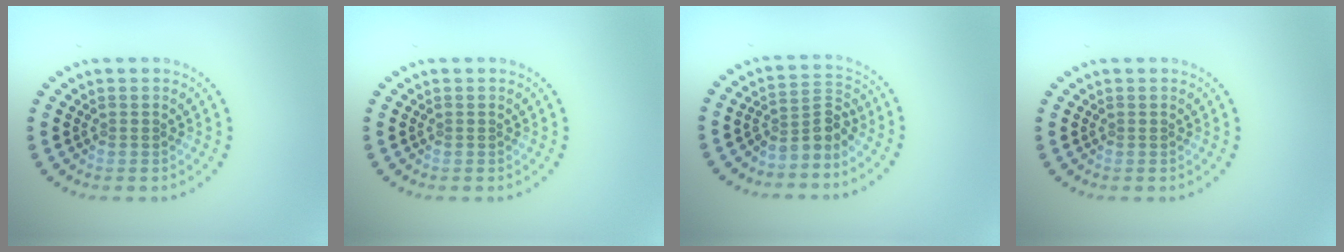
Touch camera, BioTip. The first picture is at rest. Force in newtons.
{"total": 0.0}
{"total": 3.0, "press": 2.1, "slide": 2.1}
{"total": 0.0}